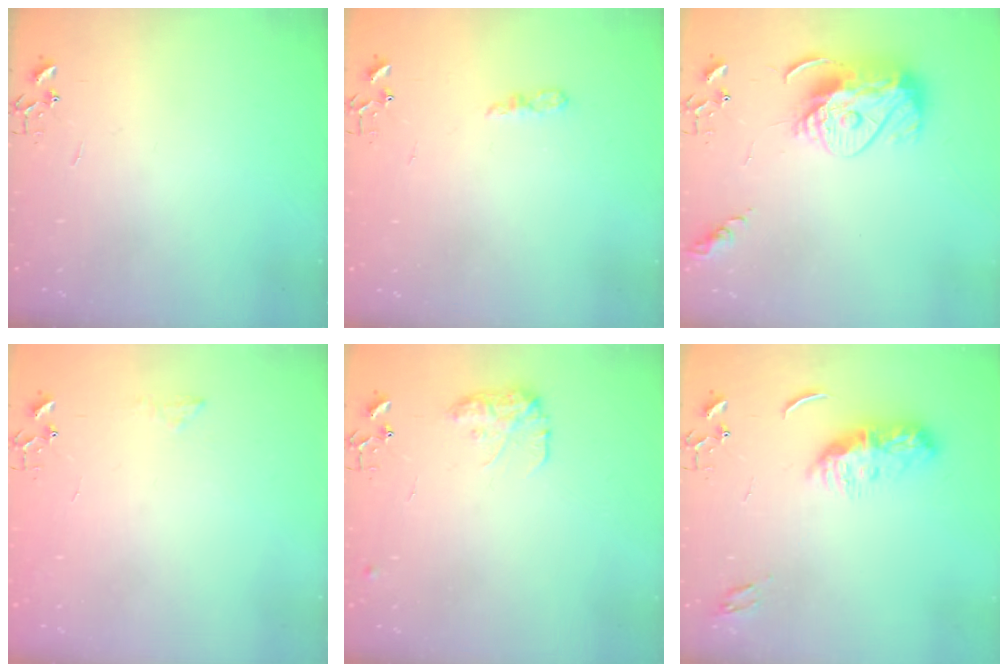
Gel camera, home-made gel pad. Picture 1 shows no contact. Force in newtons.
{"total": 5.0, "press": 5.0, "slide": 0.5}
{"total": 14.0, "press": 13.9, "slide": 1.4}
{"total": 5.9, "press": 5.9, "slide": 0.8}
{"total": 10.8, "press": 10.8, "slide": 0.6}
{"total": 10.4, "press": 10.4, "slide": 0.0}